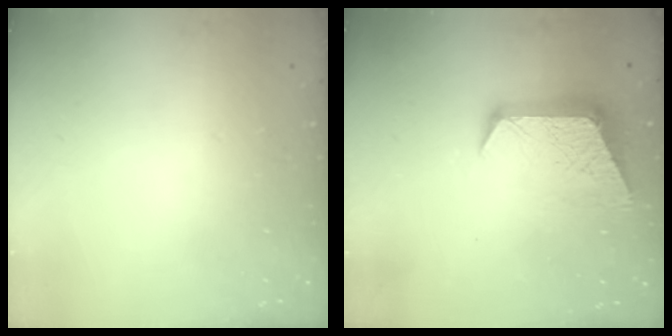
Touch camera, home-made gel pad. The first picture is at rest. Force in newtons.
{"total": 10.9, "press": 10.9, "slide": 0.3}